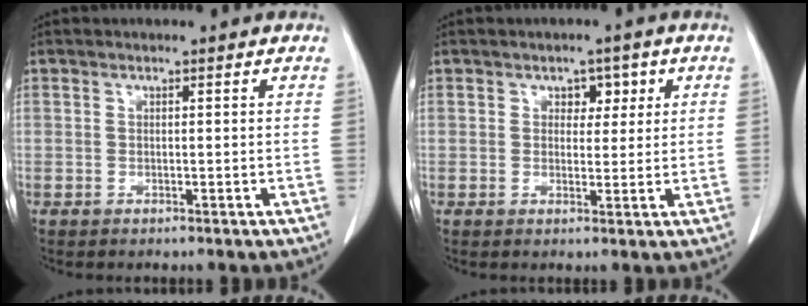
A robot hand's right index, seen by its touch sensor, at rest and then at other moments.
{"total": 3.5, "force": [1.2, 2.4, 2.2], "torque": [-0.021, 0.010, 0.015]}